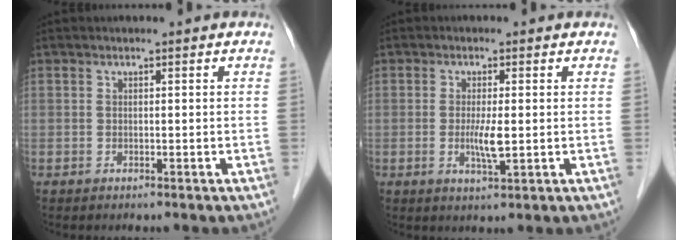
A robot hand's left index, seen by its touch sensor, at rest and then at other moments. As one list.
[{"total": 3.4, "force": [-0.2, 0.4, 3.3], "torque": [-0.067, -0.006, -0.001]}]